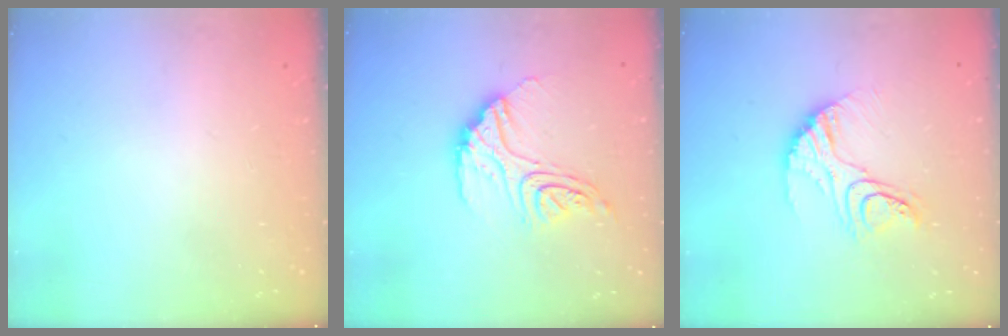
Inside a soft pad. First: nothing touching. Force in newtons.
{"total": 14.0, "press": 14.0, "slide": 0.8}
{"total": 13.7, "press": 13.6, "slide": 1.1}